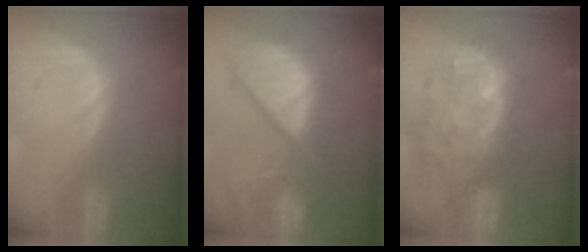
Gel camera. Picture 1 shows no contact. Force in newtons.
{"total": 13.2, "press": 11.0, "slide": 7.3}
{"total": 10.7, "press": 10.1, "slide": 3.6}